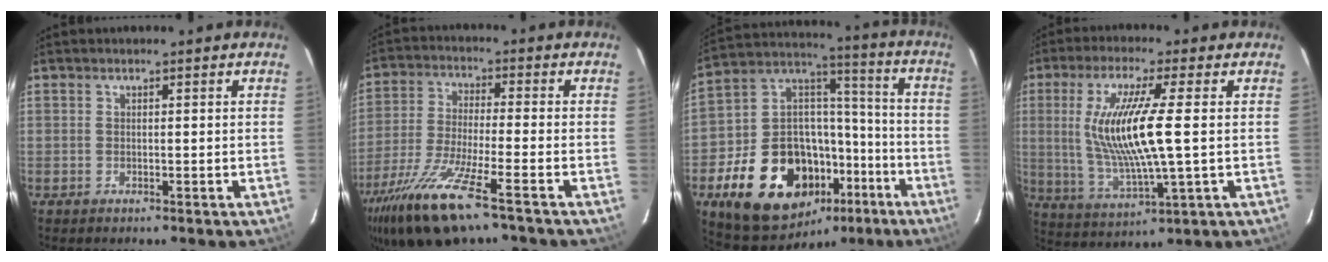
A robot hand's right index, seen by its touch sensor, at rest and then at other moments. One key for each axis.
{"total": 15.6, "fx": -10.4, "fy": 2.3, "fz": 11.4, "tx": -0.240, "ty": -0.046, "tz": -0.195}
{"total": 24.7, "fx": -12.0, "fy": 16.6, "fz": 13.8, "tx": -0.292, "ty": 0.046, "tz": -0.165}
{"total": 14.4, "fx": 1.2, "fy": 1.4, "fz": 14.3, "tx": -0.278, "ty": -0.014, "tz": 0.035}